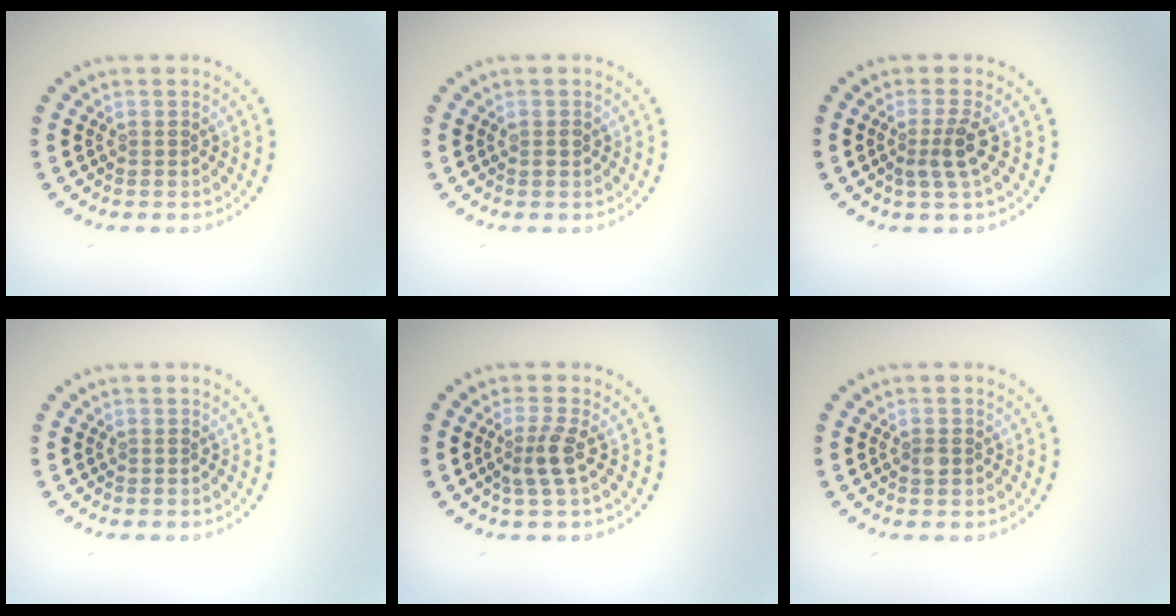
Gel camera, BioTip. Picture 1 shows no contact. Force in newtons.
{"total": 0.8, "press": 0.8, "slide": 0.2}
{"total": 2.5, "press": 1.8, "slide": 1.7}
{"total": 0.0}
{"total": 2.3, "press": 1.7, "slide": 1.5}
{"total": 0.9, "press": 0.9, "slide": 0.2}